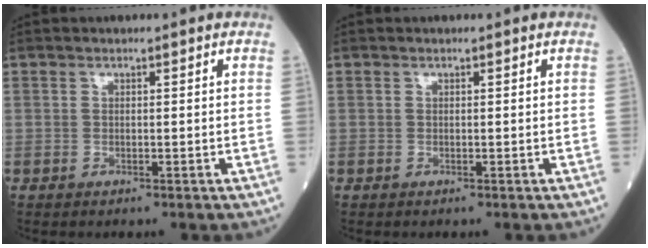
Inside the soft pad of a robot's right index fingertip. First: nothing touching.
{"total": 0.0}